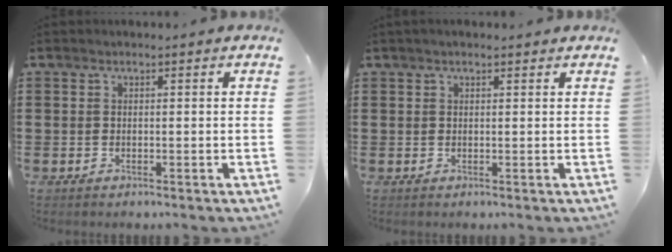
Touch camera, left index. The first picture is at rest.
{"total": 0.8, "force": [0.6, 0.2, 0.5], "torque": [-0.010, 0.002, 0.010]}